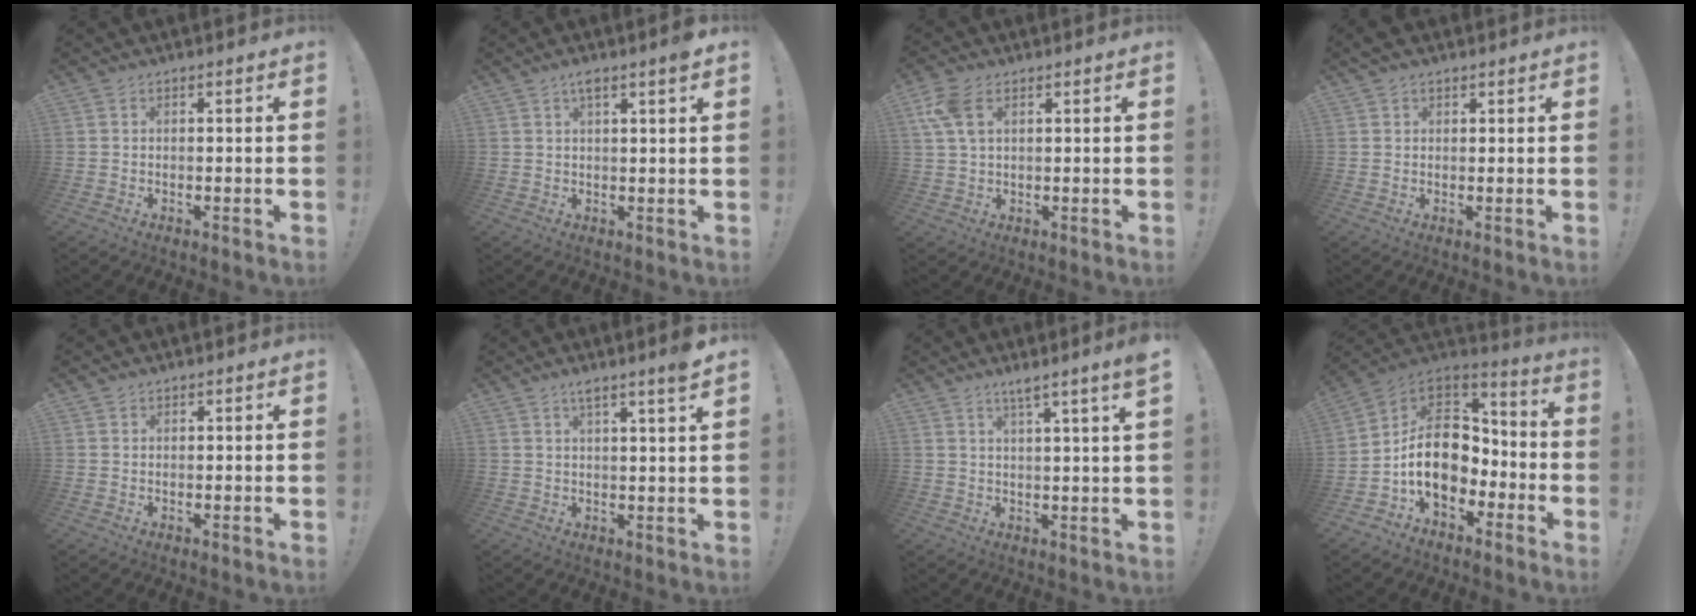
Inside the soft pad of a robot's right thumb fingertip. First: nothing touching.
{"total": 3.5, "force": [2.1, 0.3, 2.8], "torque": [-0.048, -0.005, 0.032]}
{"total": 7.6, "force": [2.9, 3.9, 5.8], "torque": [-0.117, -0.001, 0.057]}
{"total": 2.2, "force": [1.6, 1.4, 0.6], "torque": [-0.004, -0.006, 0.030]}
{"total": 0.9, "force": [0.7, 0.5, 0.0], "torque": [0.006, -0.004, 0.014]}
{"total": 4.8, "force": [3.4, -0.5, 3.4], "torque": [-0.054, -0.019, 0.052]}
{"total": 5.1, "force": [3.3, -1.0, 3.8], "torque": [-0.059, -0.018, 0.050]}
{"total": 18.2, "force": [-2.2, 13.1, 12.5], "torque": [-0.210, 0.014, -0.025]}